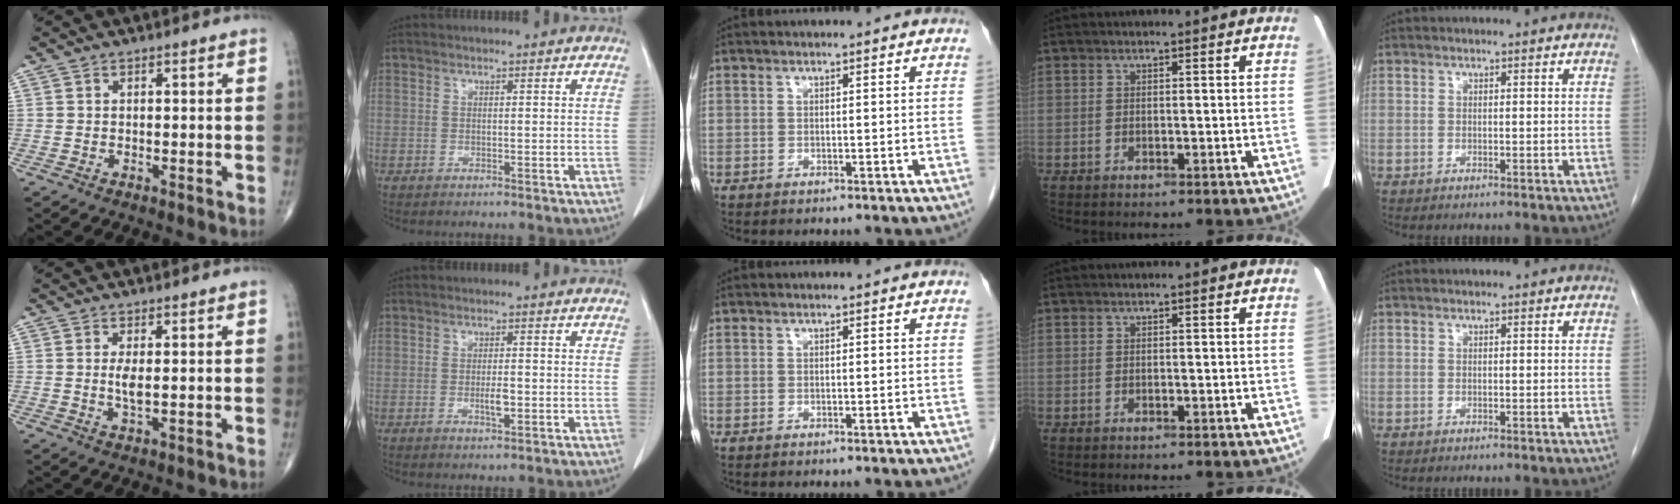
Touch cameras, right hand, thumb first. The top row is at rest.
{"thumb": {"total": 2.7, "force": [0.2, 0.7, 2.6], "torque": [-0.058, -0.007, 0.007]}, "index": {"total": 2.6, "force": [-0.7, 0.7, 2.5], "torque": [-0.046, -0.001, -0.009]}}